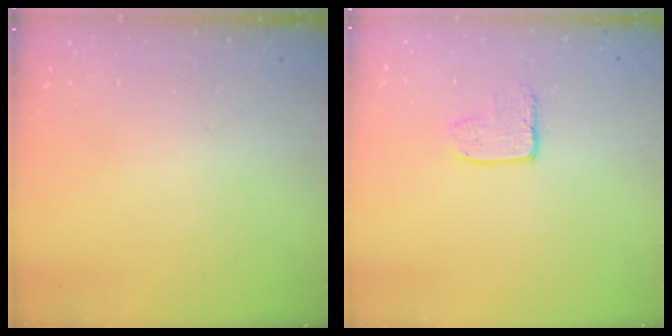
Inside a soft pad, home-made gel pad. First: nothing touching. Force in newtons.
{"total": 5.1, "press": 5.0, "slide": 0.4}